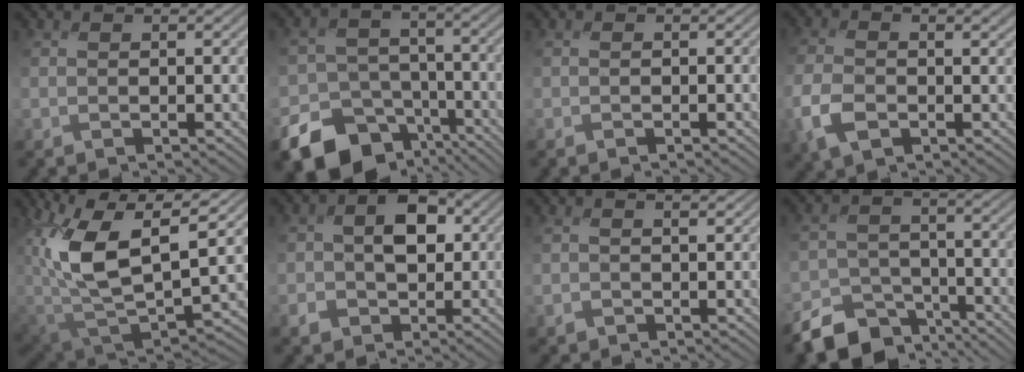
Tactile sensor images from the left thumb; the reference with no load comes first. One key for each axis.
{"total": 15.7, "fx": -10.5, "fy": 10.5, "fz": 5.2, "tx": -0.120, "ty": -0.058, "tz": -0.162}
{"total": 0.7, "fx": -0.6, "fy": 0.4, "fz": -0.1, "tx": 0.001, "ty": -0.004, "tz": -0.012}
{"total": 6.2, "fx": -2.1, "fy": 3.7, "fz": 4.6, "tx": -0.116, "ty": -0.010, "tz": -0.046}
{"total": 13.5, "fx": 4.4, "fy": 6.6, "fz": 10.9, "tx": -0.238, "ty": -0.005, "tz": 0.080}
{"total": 6.8, "fx": -0.5, "fy": 5.2, "fz": 4.3, "tx": -0.078, "ty": -0.003, "tz": -0.017}
{"total": 1.6, "fx": 0.5, "fy": 1.0, "fz": 1.1, "tx": -0.031, "ty": -0.002, "tz": 0.009}
{"total": 9.2, "fx": -7.3, "fy": 4.9, "fz": 2.5, "tx": -0.037, "ty": -0.018, "tz": -0.127}